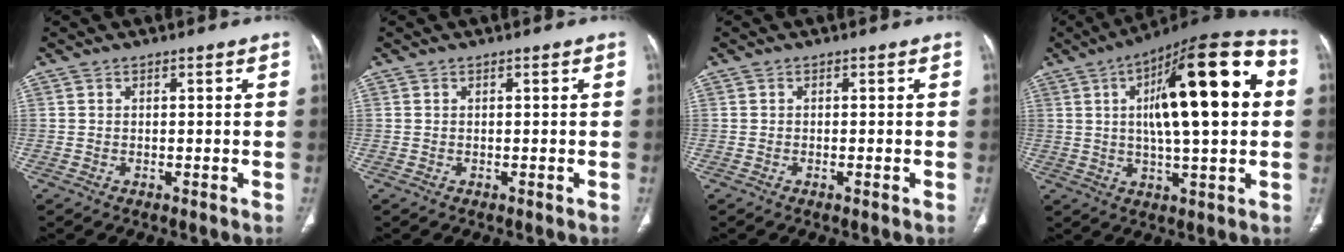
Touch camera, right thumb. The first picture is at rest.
{"total": 0.0}
{"total": 0.7, "force": [-0.3, 0.1, 0.6], "torque": [-0.015, -0.001, -0.004]}
{"total": 22.9, "force": [4.0, 6.8, 21.5], "torque": [-0.309, 0.023, 0.053]}